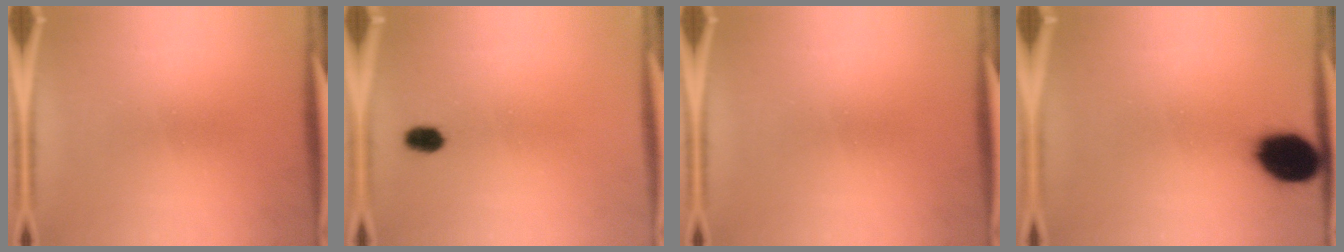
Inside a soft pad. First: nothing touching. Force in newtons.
{"total": 2.7}
{"total": 0.0}
{"total": 13.7}